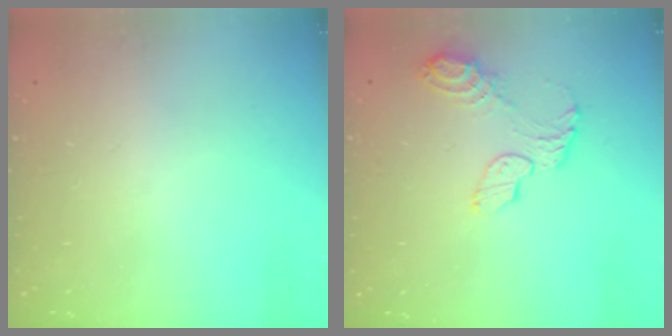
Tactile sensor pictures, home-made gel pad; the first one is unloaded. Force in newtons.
{"total": 9.0, "press": 8.9, "slide": 0.6}